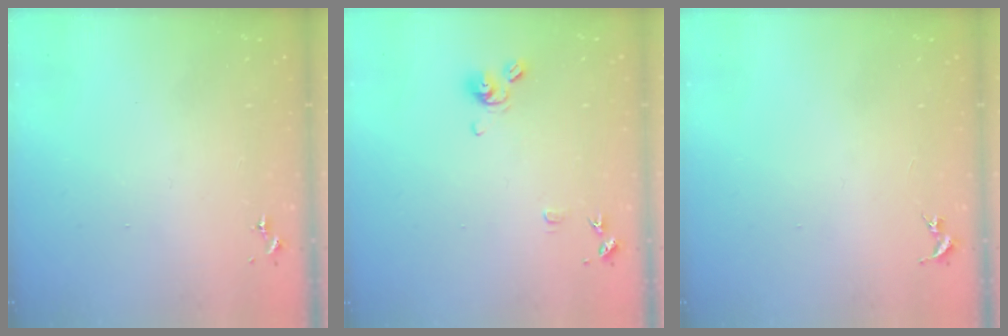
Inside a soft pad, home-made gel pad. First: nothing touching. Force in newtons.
{"total": 9.4, "press": 9.4, "slide": 0.9}
{"total": 0.0}